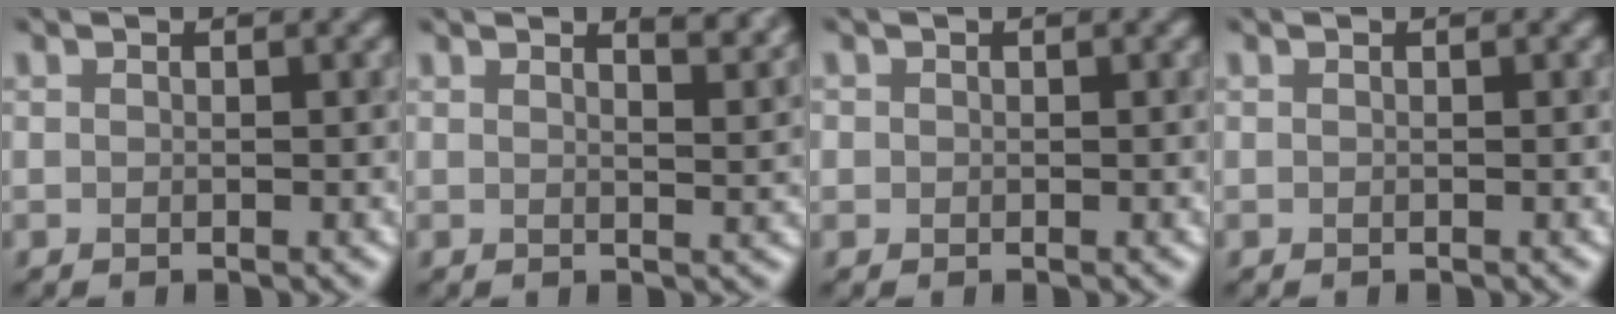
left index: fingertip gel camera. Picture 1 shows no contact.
{"total": 4.6, "force": [3.3, 1.7, 2.6], "torque": [-0.010, 0.024, 0.021]}
{"total": 0.8, "force": [0.1, 0.8, 0.1], "torque": [0.006, -0.003, -0.003]}
{"total": 0.0}